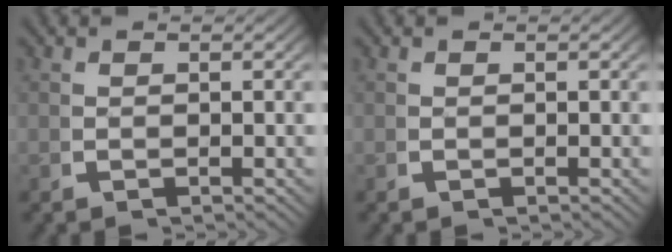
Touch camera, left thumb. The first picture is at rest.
{"total": 0.0}